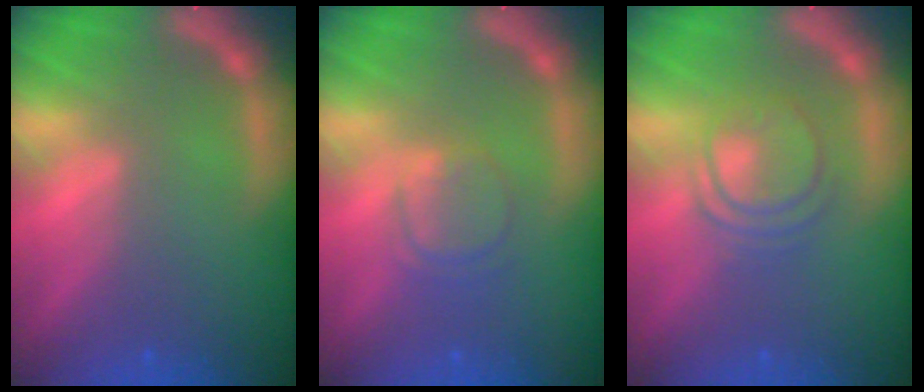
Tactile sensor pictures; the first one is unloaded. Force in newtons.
{"total": 3.0}
{"total": 4.5}